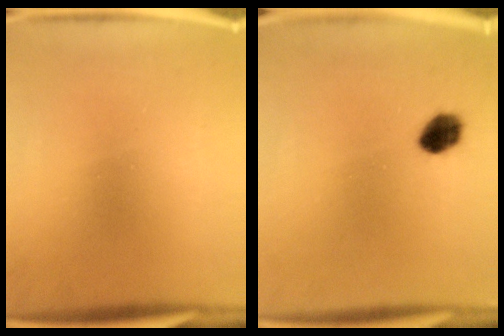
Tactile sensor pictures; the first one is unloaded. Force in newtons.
{"total": 5.3}